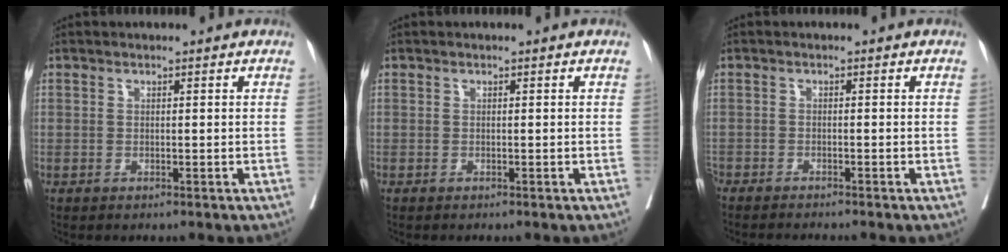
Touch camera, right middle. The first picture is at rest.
{"total": 0.0}
{"total": 4.9, "force": [-4.5, 0.2, 1.9], "torque": [-0.020, -0.011, -0.072]}